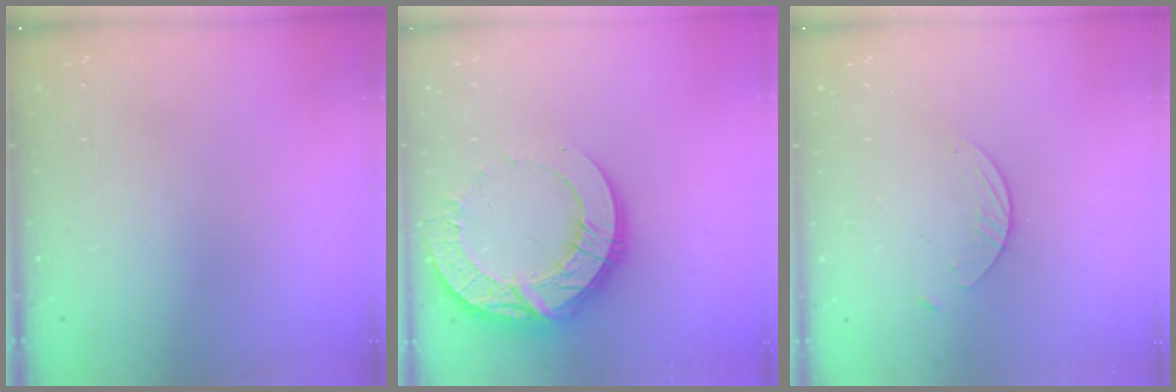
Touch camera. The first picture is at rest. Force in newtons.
{"total": 18.8, "press": 18.8, "slide": 1.7}
{"total": 2.7, "press": 2.6, "slide": 0.3}